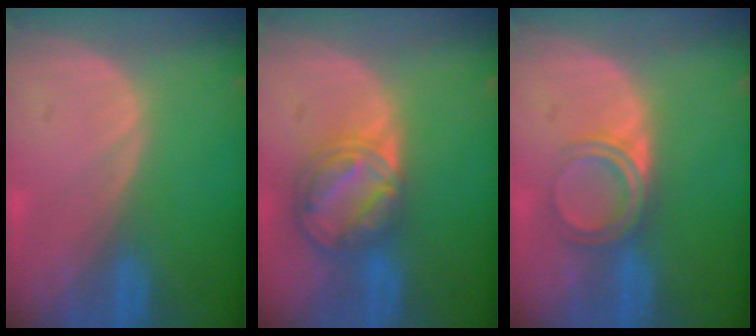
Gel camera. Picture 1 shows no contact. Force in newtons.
{"total": 8.5, "press": 7.2, "slide": 4.6}
{"total": 4.7, "press": 4.2, "slide": 2.1}